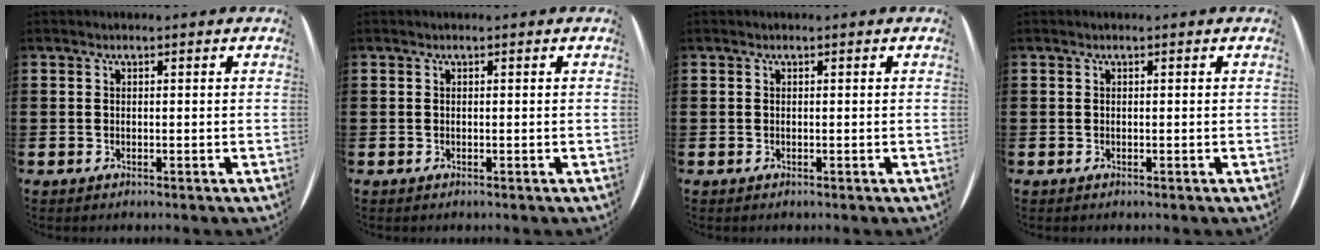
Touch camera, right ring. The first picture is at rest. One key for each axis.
{"total": 0.0}
{"total": 0.0}
{"total": 0.0}